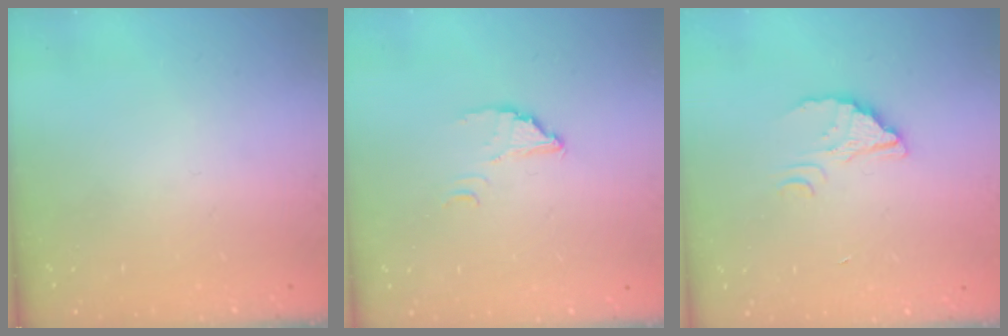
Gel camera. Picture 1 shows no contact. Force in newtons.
{"total": 2.8, "press": 2.8, "slide": 0.1}
{"total": 2.4, "press": 2.4, "slide": 0.0}